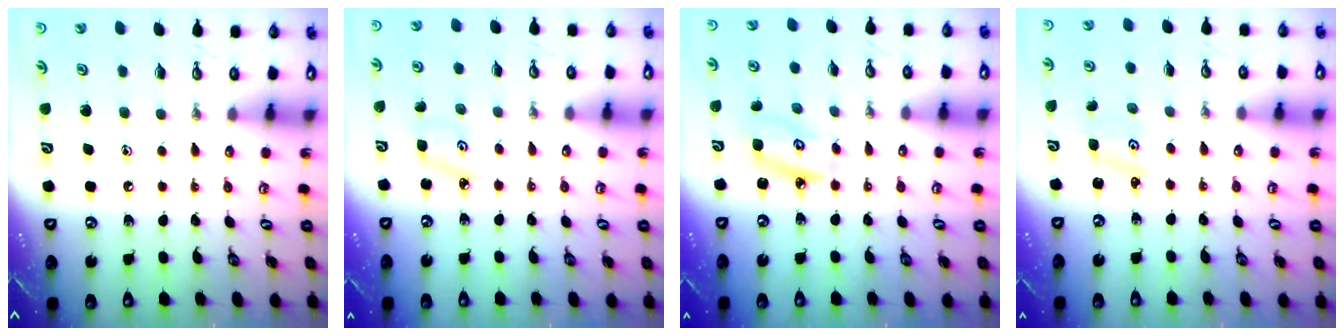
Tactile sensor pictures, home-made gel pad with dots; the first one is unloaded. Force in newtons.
{"total": 3.9, "press": 3.8, "slide": 0.5}
{"total": 5.4, "press": 5.4, "slide": 0.4}
{"total": 1.7, "press": 1.6, "slide": 0.3}